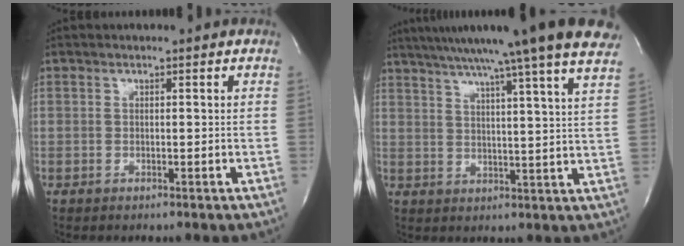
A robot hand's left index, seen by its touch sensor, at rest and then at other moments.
{"total": 21.8, "force": [17.9, -1.5, 12.4], "torque": [-0.211, -0.007, 0.234]}